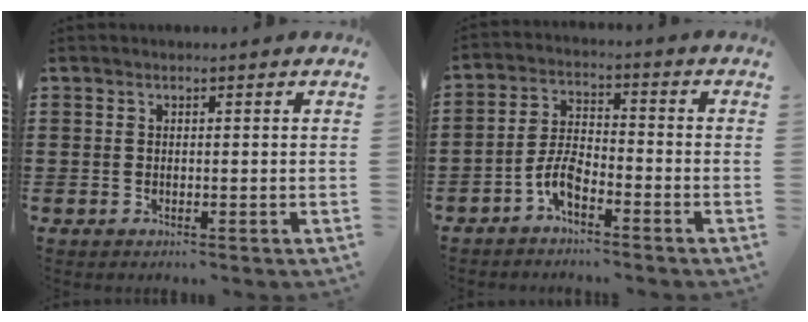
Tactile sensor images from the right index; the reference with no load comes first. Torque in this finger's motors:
{"motor_torque": [2.14, 0.00, 0.31, 0.01]}